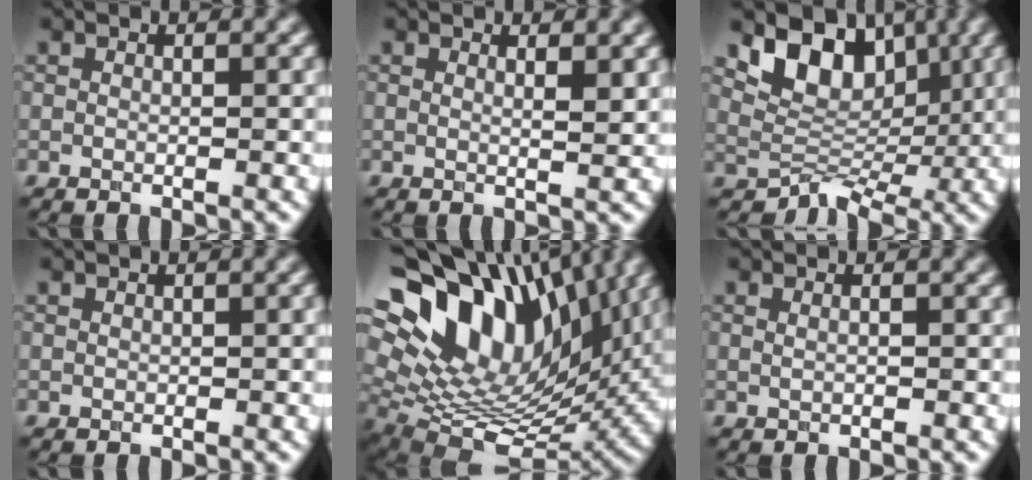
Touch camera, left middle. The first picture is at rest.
{"total": 1.9, "force": [1.0, 0.6, 1.5], "torque": [-0.010, 0.003, 0.015]}
{"total": 5.1, "force": [1.8, 3.6, 3.1], "torque": [-0.032, -0.004, 0.029]}
{"total": 0.0}
{"total": 18.2, "force": [9.0, 9.8, 12.4], "torque": [-0.217, 0.049, 0.156]}
{"total": 0.8, "force": [0.4, 0.4, 0.6], "torque": [0.001, -0.007, -0.001]}